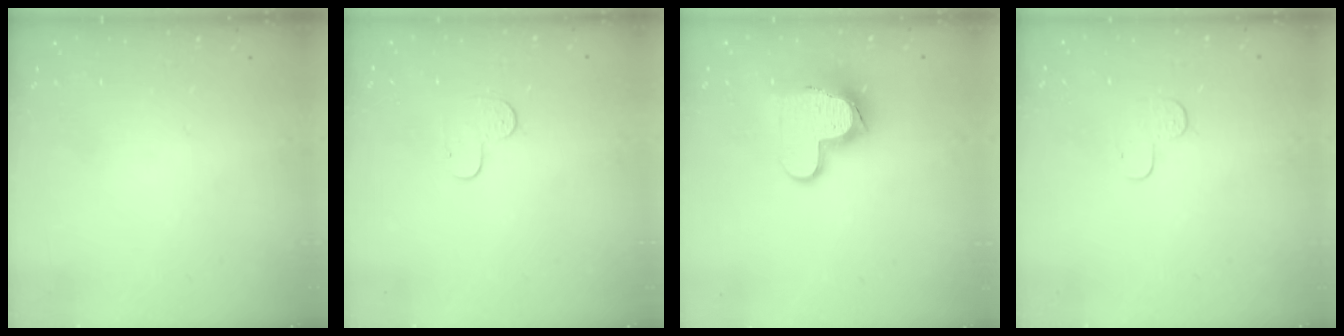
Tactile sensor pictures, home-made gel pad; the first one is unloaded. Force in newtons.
{"total": 4.3, "press": 4.2, "slide": 0.4}
{"total": 11.7, "press": 11.7, "slide": 1.0}
{"total": 3.1, "press": 3.1, "slide": 0.3}